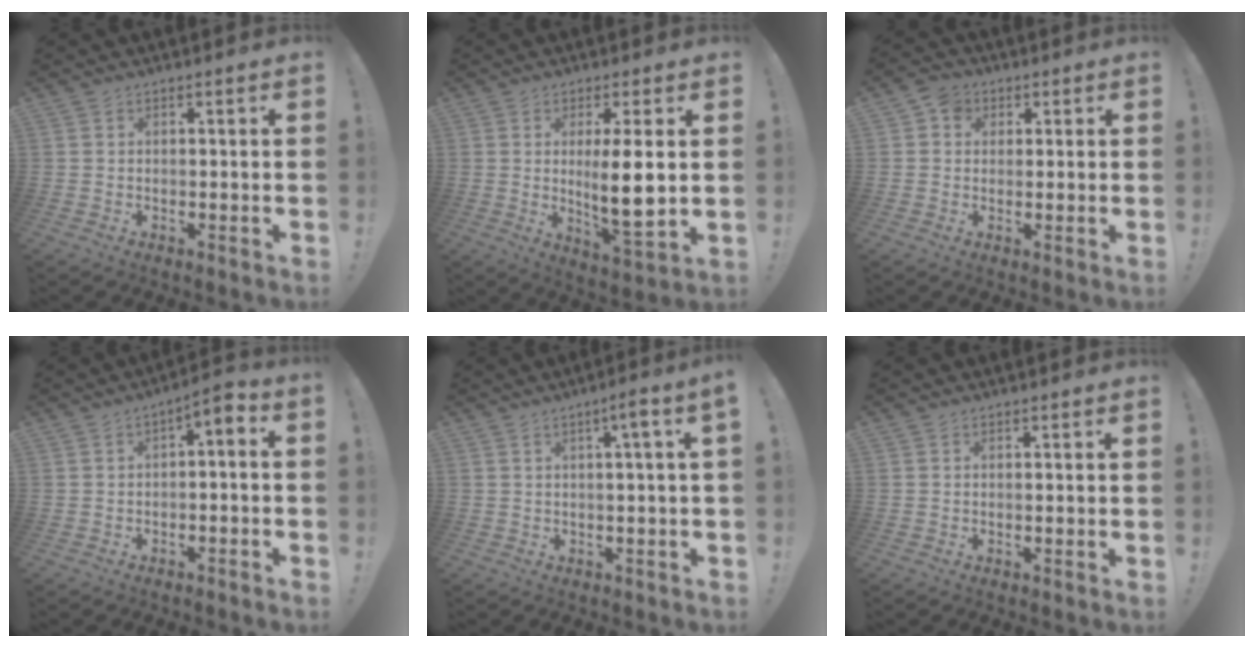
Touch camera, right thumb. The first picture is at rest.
{"total": 10.8, "force": [1.2, 1.8, 10.6], "torque": [-0.179, -0.018, 0.015]}
{"total": 4.7, "force": [1.3, 4.1, 1.7], "torque": [-0.035, 0.006, 0.027]}
{"total": 3.9, "force": [-1.4, 1.1, 3.5], "torque": [-0.050, 0.002, -0.027]}
{"total": 4.6, "force": [0.9, -0.5, 4.5], "torque": [-0.061, -0.011, 0.005]}
{"total": 0.0}